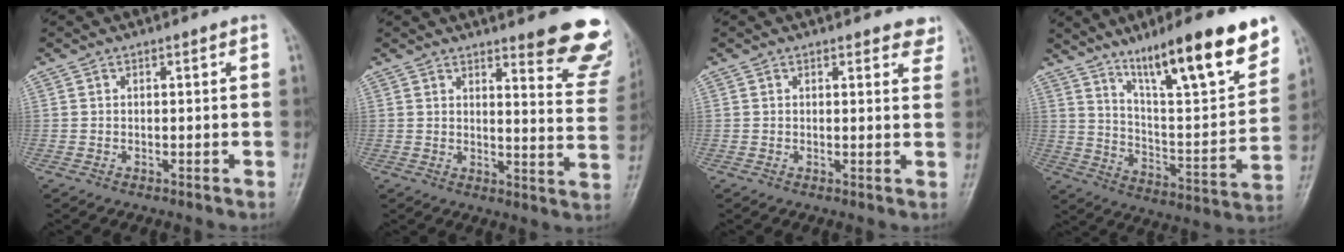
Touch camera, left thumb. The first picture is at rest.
{"total": 12.9, "force": [9.7, 2.8, 8.0], "torque": [-0.057, -0.070, 0.104]}
{"total": 3.6, "force": [3.1, 1.4, 1.2], "torque": [0.012, -0.016, 0.021]}
{"total": 21.5, "force": [14.0, 4.1, 15.8], "torque": [-0.214, -0.062, 0.229]}